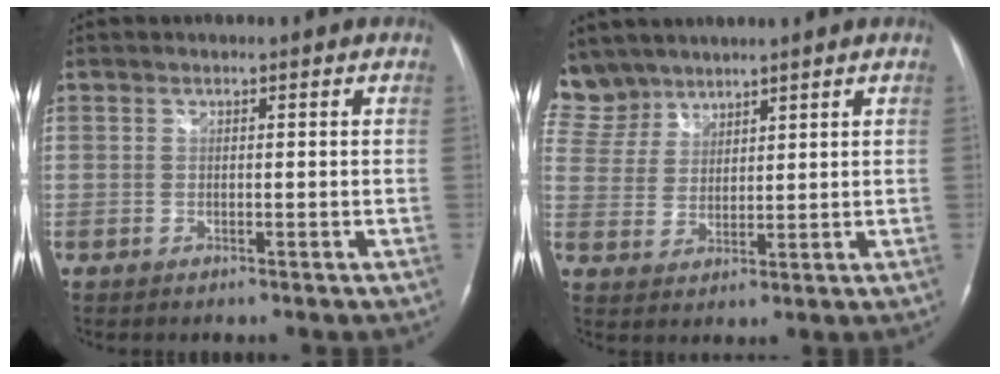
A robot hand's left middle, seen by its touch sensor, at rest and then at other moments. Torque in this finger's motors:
{"motor_torque": [0.41, -0.39, 0.09, -0.04]}